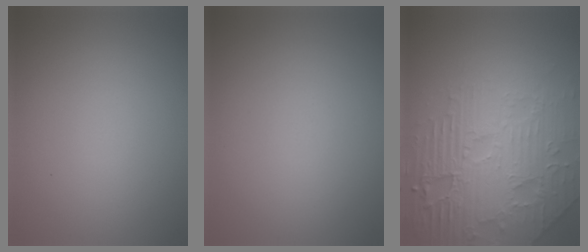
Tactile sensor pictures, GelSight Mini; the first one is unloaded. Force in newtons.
{"total": 0.0}
{"total": 7.9, "press": 6.1, "slide": 5.0}